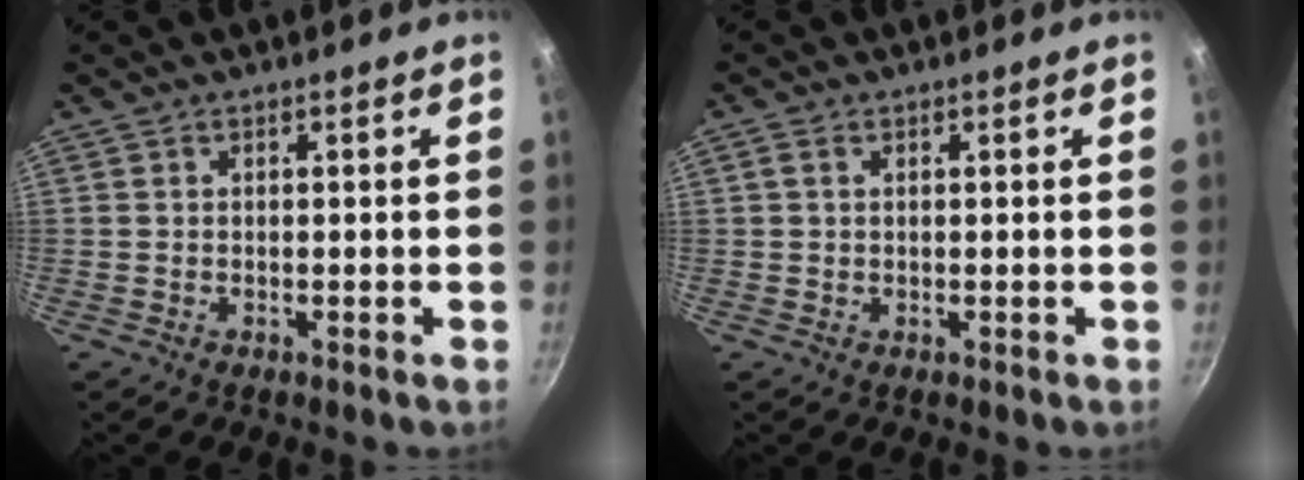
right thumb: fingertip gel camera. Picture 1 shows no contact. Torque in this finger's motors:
{"motor_torque": [-0.48, 0.22, -0.16, 0.56, 0.10]}